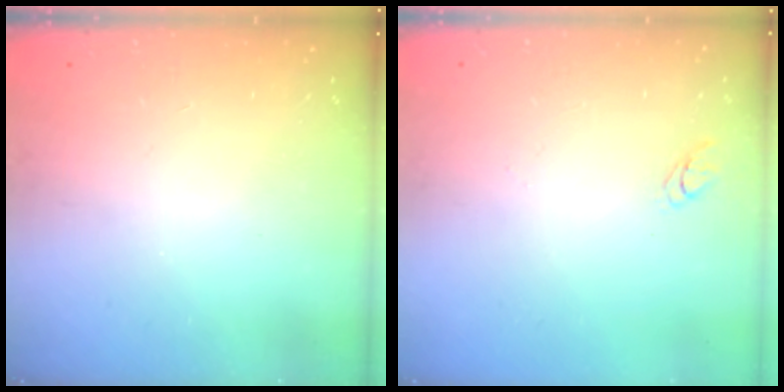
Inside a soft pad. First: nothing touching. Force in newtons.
{"total": 2.7, "press": 2.7, "slide": 0.3}